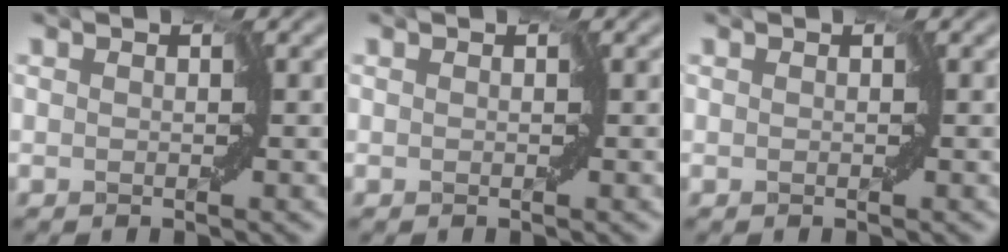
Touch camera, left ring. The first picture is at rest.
{"total": 0.0}
{"total": 0.0}